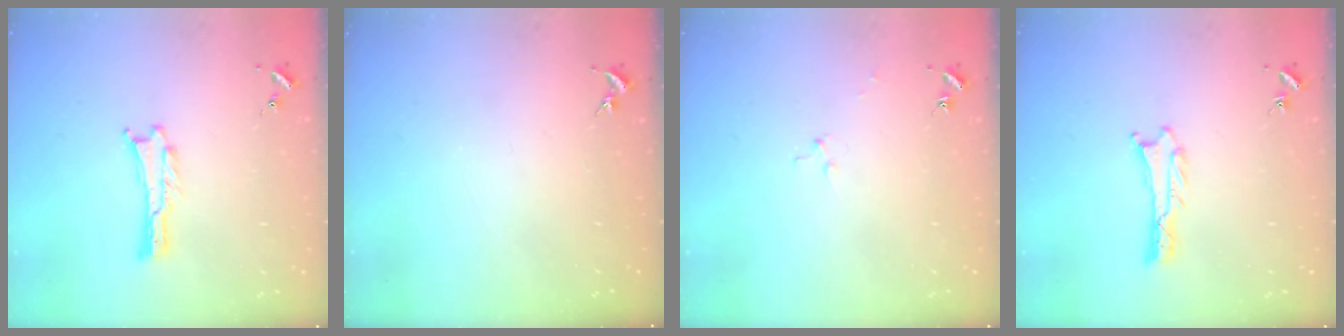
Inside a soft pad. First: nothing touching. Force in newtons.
{"total": 0.0}
{"total": 2.5, "press": 2.5, "slide": 0.3}
{"total": 0.6, "press": 0.6, "slide": 0.1}